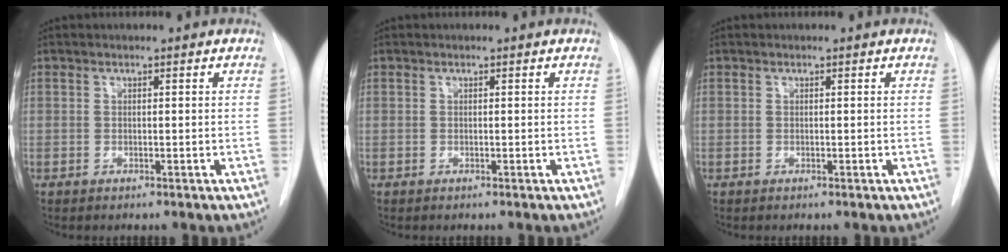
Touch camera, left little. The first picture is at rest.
{"total": 0.0}
{"total": 0.0}